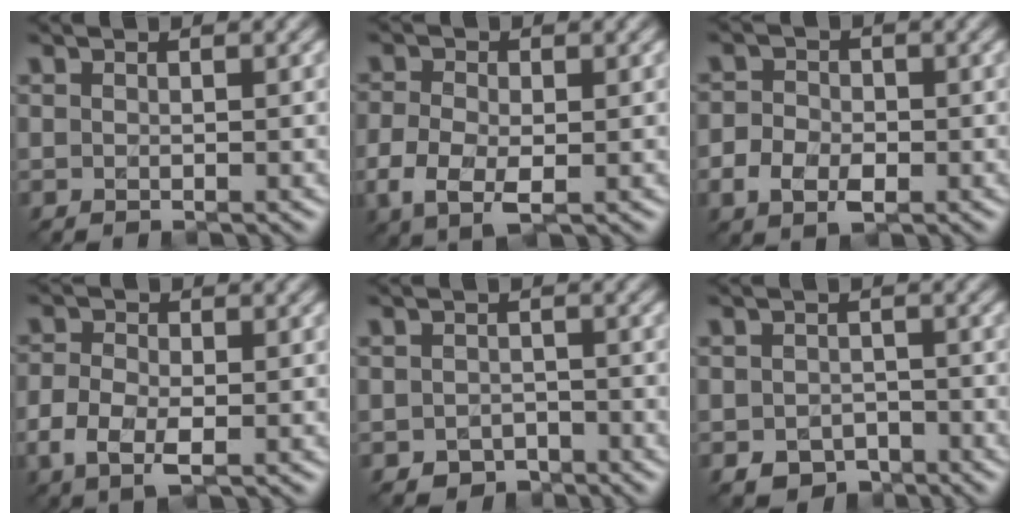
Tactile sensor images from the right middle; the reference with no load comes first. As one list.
[{"total": 4.0, "force": [-1.7, 2.2, 2.9], "torque": [-0.066, -0.012, -0.031]}, {"total": 3.6, "force": [-1.5, 2.7, 1.9], "torque": [-0.031, -0.008, -0.024]}, {"total": 3.7, "force": [-1.6, 2.0, 2.6], "torque": [-0.062, -0.011, -0.029]}, {"total": 2.2, "force": [-1.5, 1.5, 0.6], "torque": [-0.010, -0.009, -0.026]}, {"total": 3.5, "force": [-2.2, 2.4, 1.5], "torque": [-0.024, -0.013, -0.040]}]